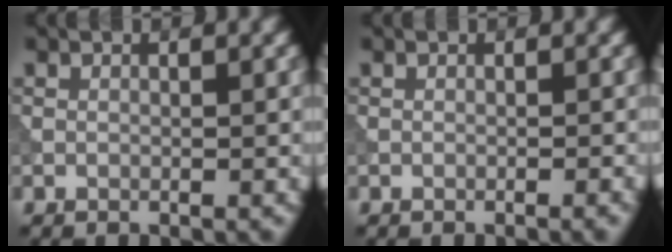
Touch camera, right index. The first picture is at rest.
{"total": 0.6, "force": [-0.3, 0.1, 0.5], "torque": [-0.005, 0.005, -0.008]}